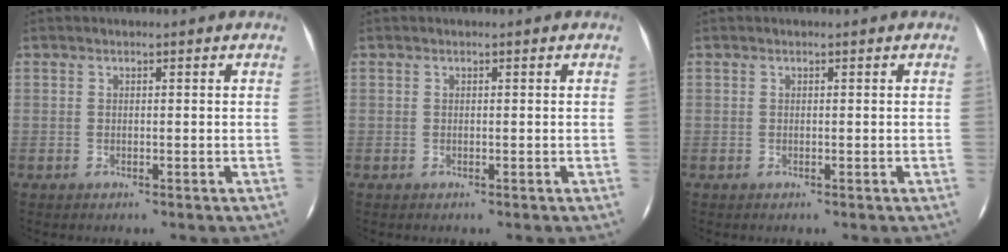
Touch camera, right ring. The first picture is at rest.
{"total": 0.0}
{"total": 0.0}